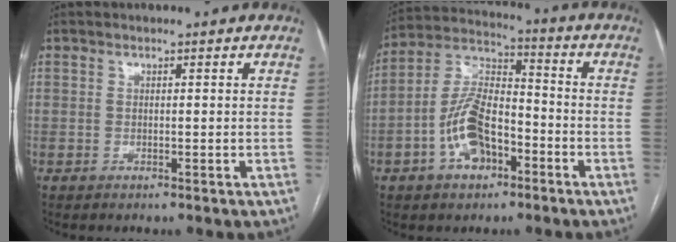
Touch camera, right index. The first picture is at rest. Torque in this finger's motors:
{"motor_torque": [0.38, -0.17, 0.25, 0.12]}